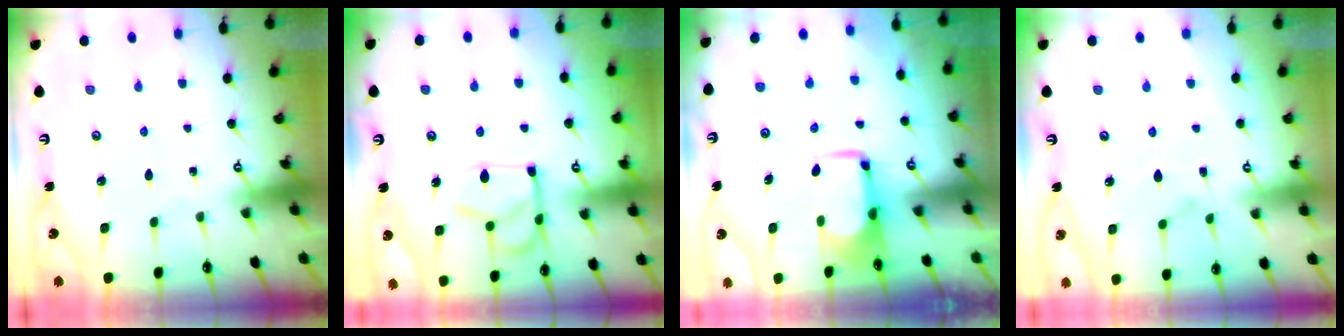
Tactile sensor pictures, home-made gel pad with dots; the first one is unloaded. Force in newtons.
{"total": 11.8, "press": 11.8, "slide": 0.7}
{"total": 1.5, "press": 1.5, "slide": 0.5}
{"total": 3.2, "press": 3.0, "slide": 1.2}